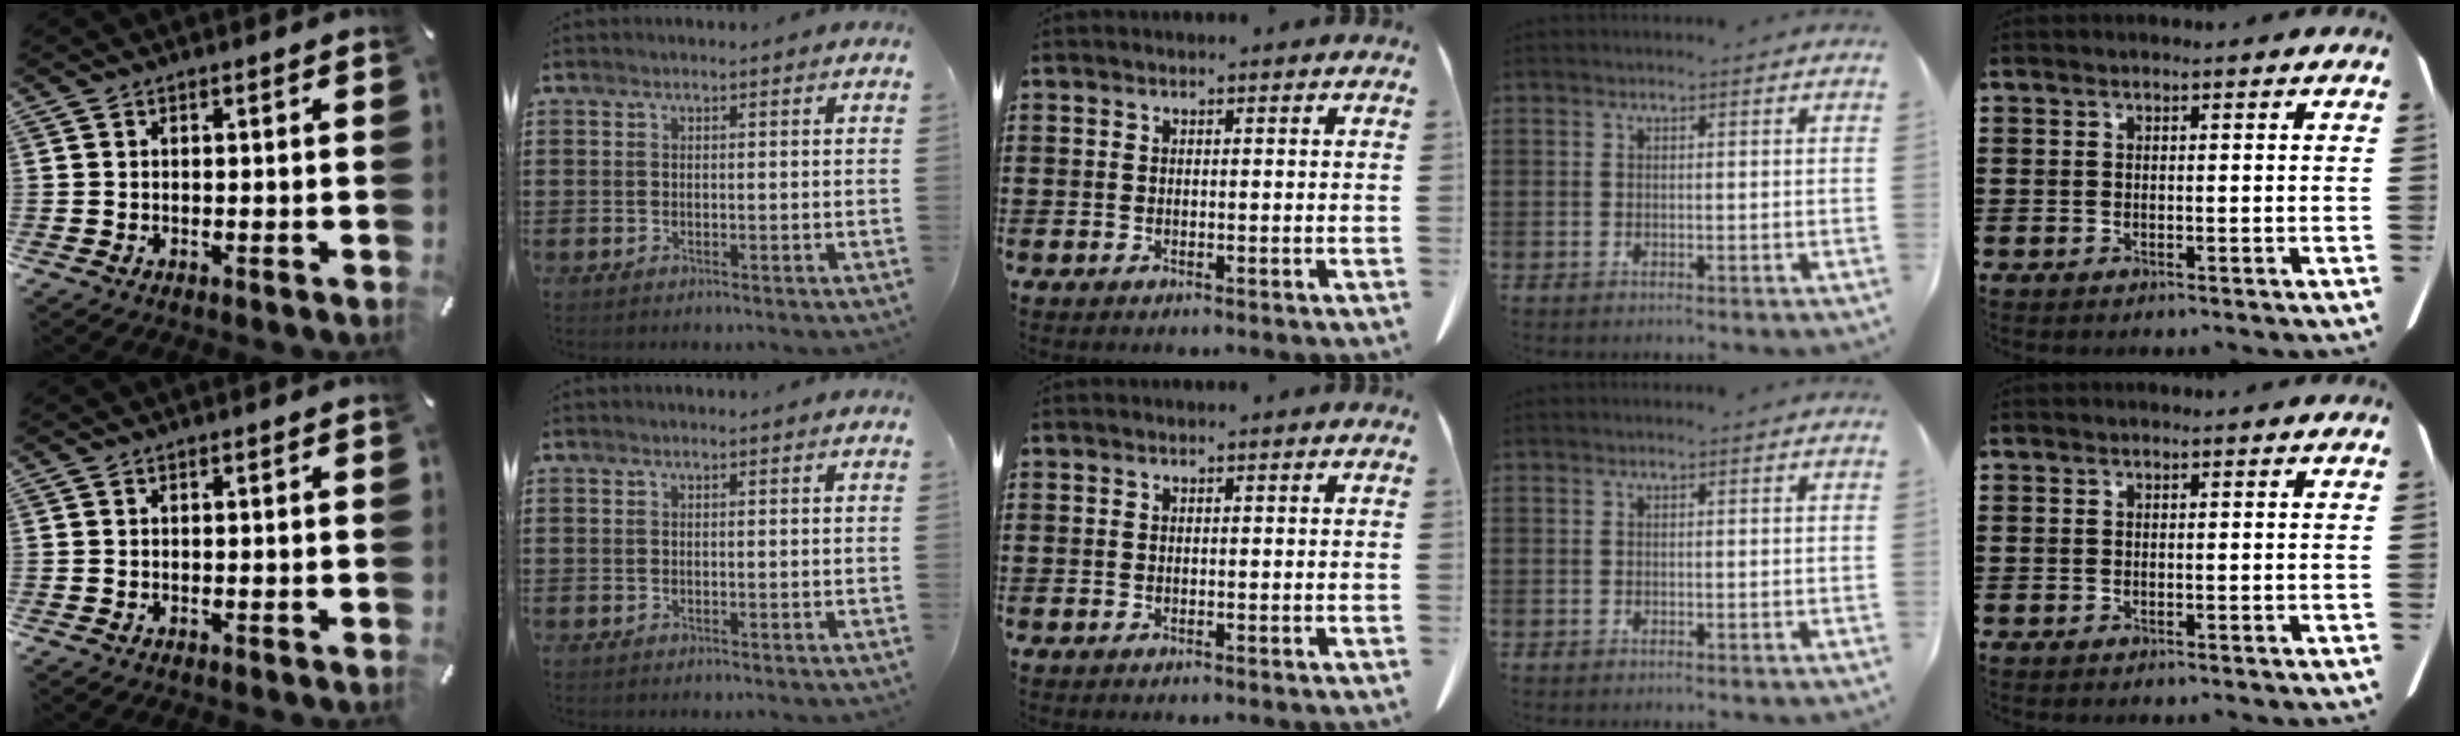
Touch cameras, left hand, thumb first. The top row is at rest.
{}